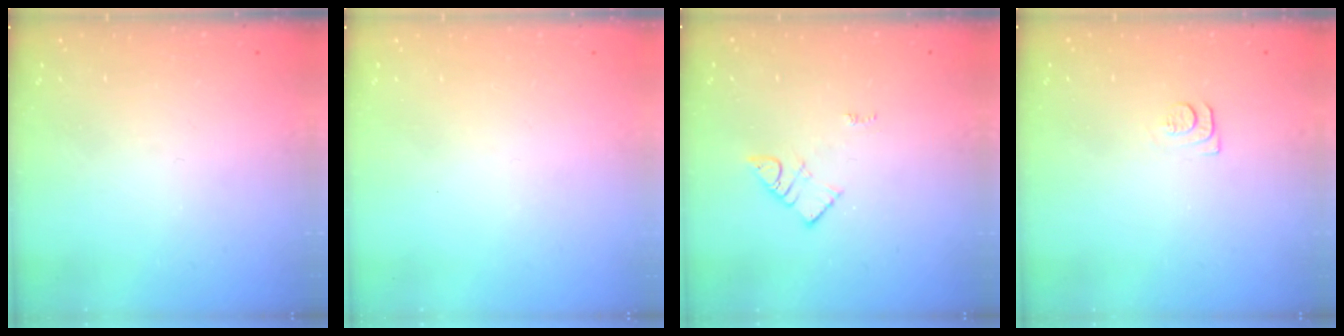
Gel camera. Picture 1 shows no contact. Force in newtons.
{"total": 1.6, "press": 1.6, "slide": 0.1}
{"total": 3.9, "press": 3.8, "slide": 0.4}
{"total": 4.3, "press": 4.3, "slide": 0.7}